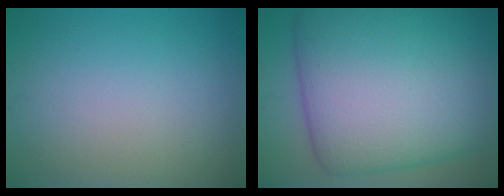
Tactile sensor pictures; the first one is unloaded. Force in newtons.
{"total": 16.7, "press": 16.7, "slide": 0.2}